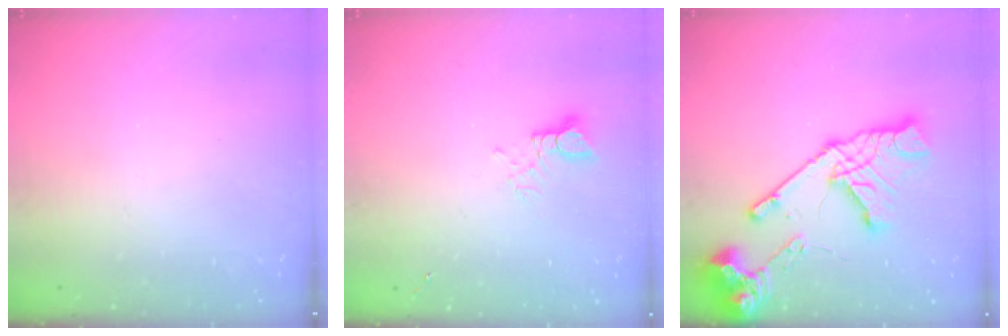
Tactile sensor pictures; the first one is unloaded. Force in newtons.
{"total": 2.9, "press": 2.9, "slide": 0.4}
{"total": 19.9, "press": 19.8, "slide": 2.1}